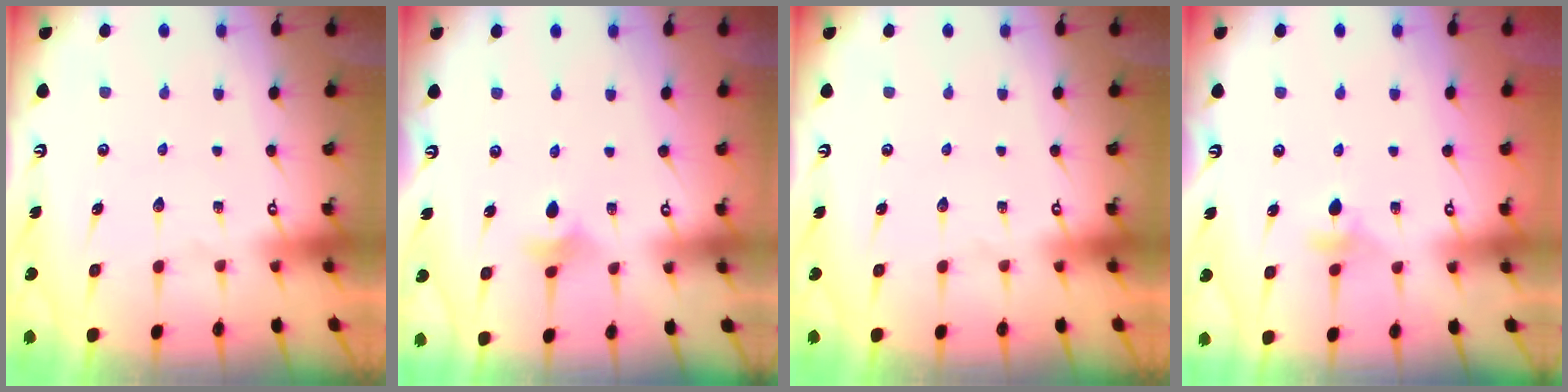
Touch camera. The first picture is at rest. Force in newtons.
{"total": 3.2, "press": 3.1, "slide": 0.7}
{"total": 0.0}
{"total": 3.6, "press": 3.5, "slide": 1.0}